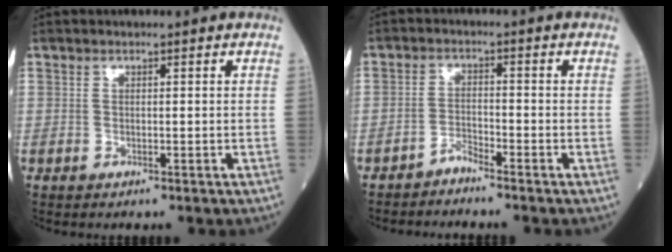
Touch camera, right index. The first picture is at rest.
{"total": 2.1, "force": [-2.1, 0.1, 0.4], "torque": [-0.004, -0.004, -0.041]}